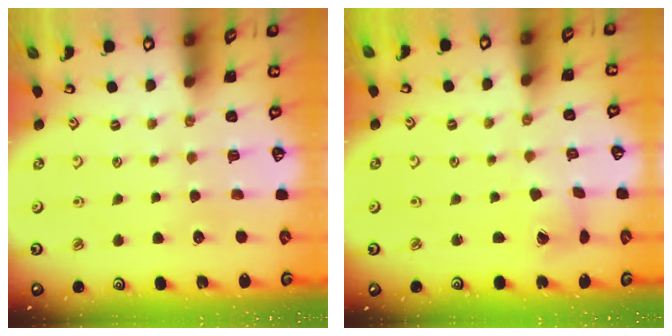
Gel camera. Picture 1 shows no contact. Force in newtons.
{"total": 2.7, "press": 2.7, "slide": 0.4}